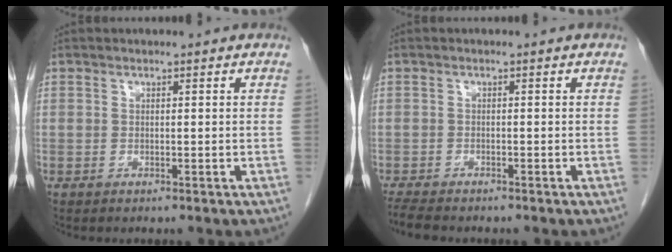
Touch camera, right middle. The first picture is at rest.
{"total": 4.2, "force": [-3.7, 0.8, 1.8], "torque": [-0.035, -0.013, -0.062]}